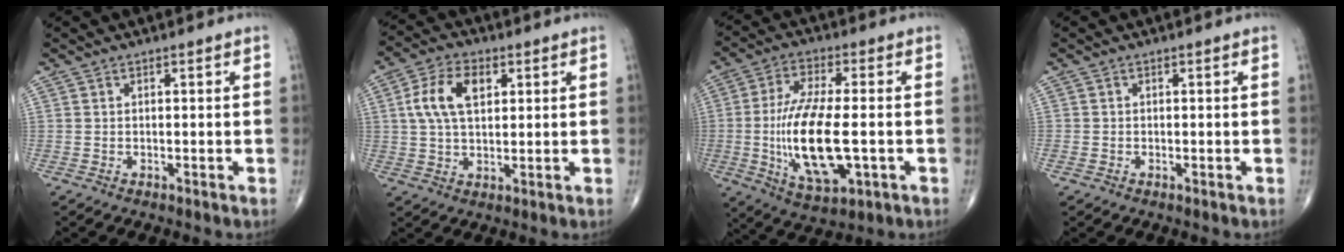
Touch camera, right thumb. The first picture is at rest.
{"total": 9.6, "force": [2.6, 5.5, 7.4], "torque": [-0.137, 0.008, 0.046]}
{"total": 16.7, "force": [-2.4, 6.5, 15.2], "torque": [-0.291, -0.003, -0.038]}
{"total": 0.9, "force": [-0.4, 0.7, 0.3], "torque": [-0.002, 0.002, -0.008]}